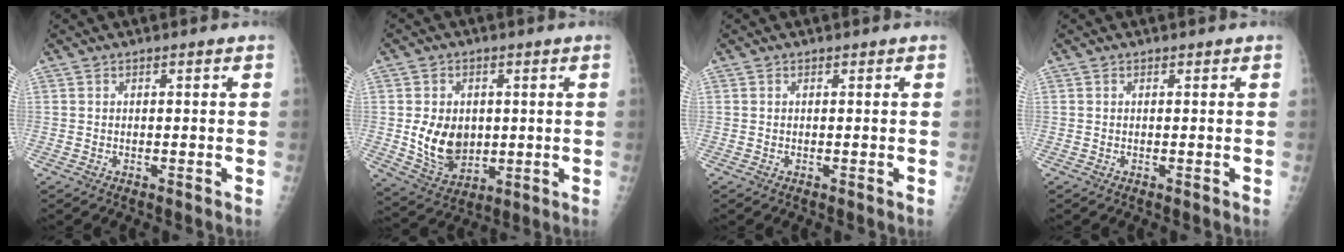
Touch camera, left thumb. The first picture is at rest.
{"total": 10.7, "force": [0.5, 8.1, 6.9], "torque": [-0.086, -0.015, 0.027]}
{"total": 0.0}
{"total": 0.0}